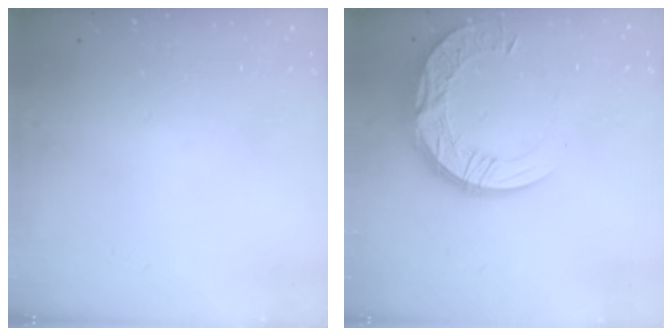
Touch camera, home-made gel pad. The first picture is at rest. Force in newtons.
{"total": 19.5, "press": 19.4, "slide": 1.5}